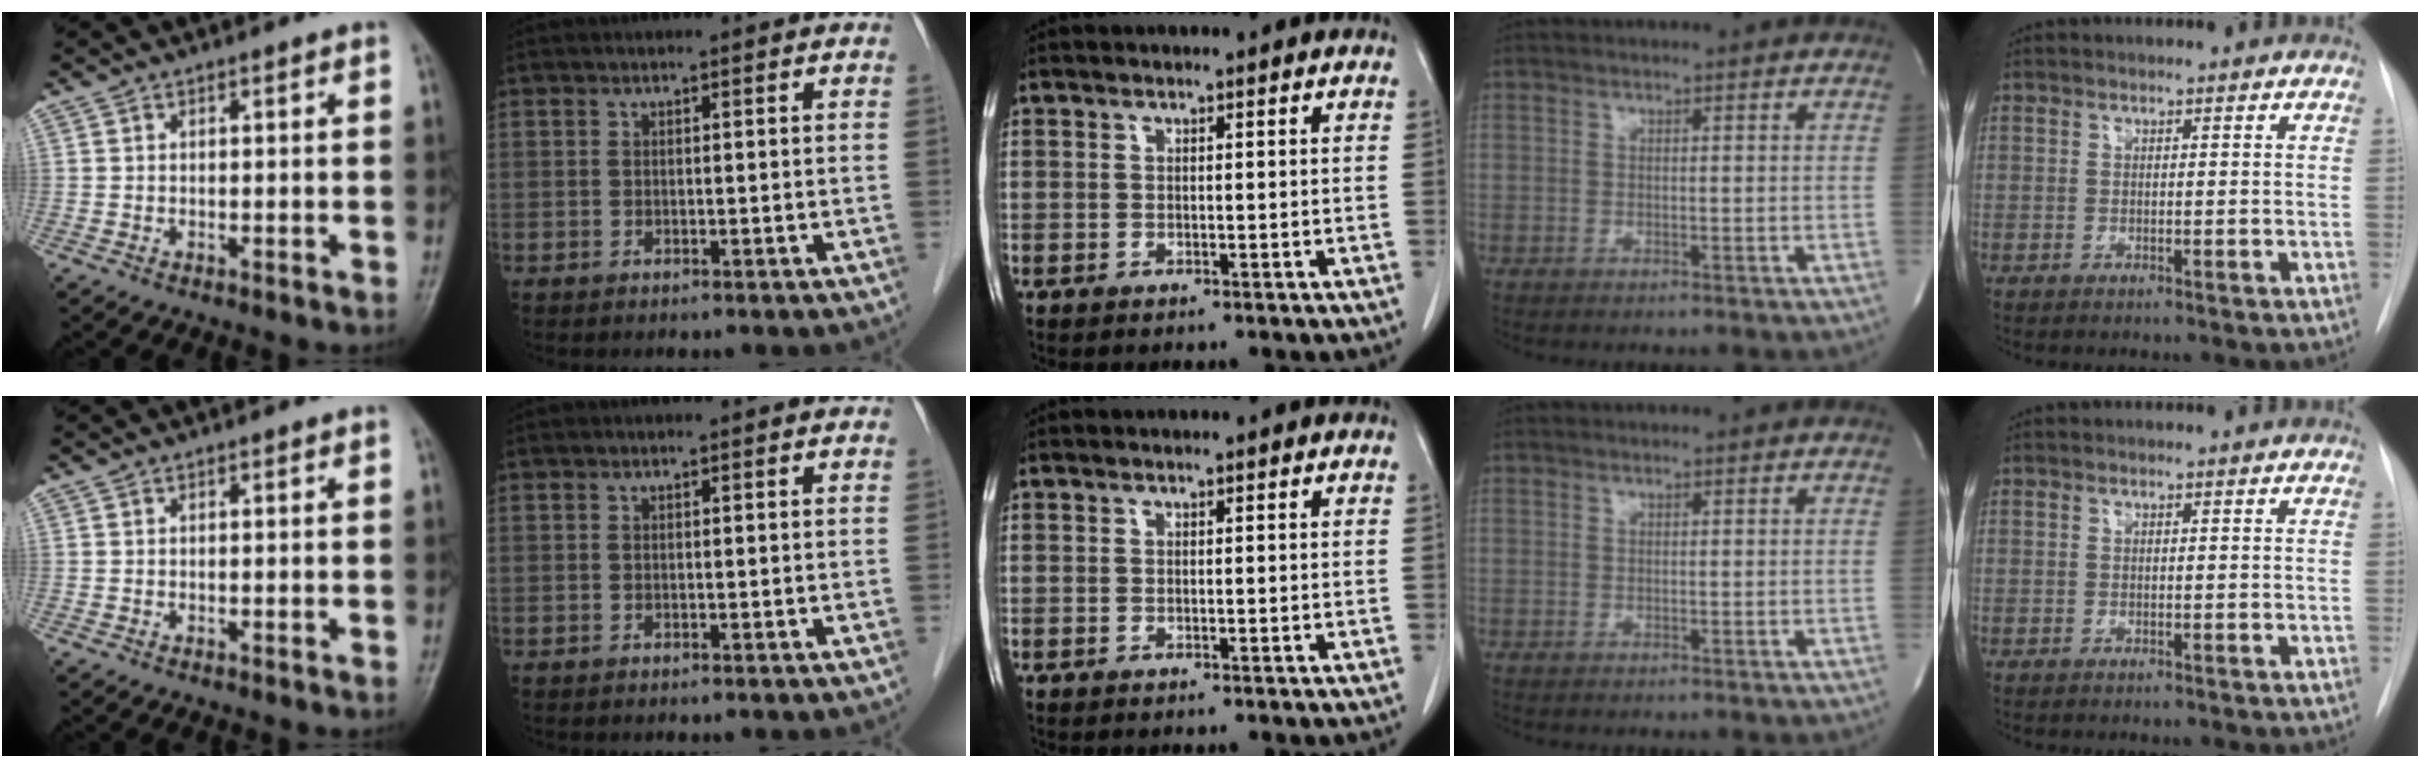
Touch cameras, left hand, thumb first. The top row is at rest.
{}